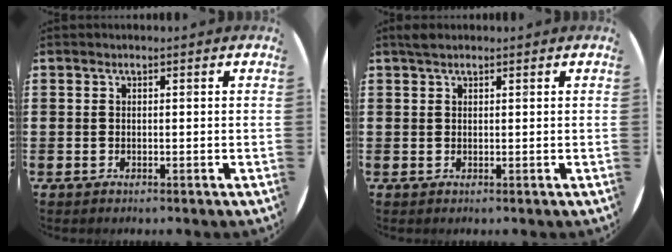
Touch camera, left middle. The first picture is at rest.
{"total": 1.2, "force": [1.0, 0.5, 0.5], "torque": [-0.011, 0.004, 0.018]}